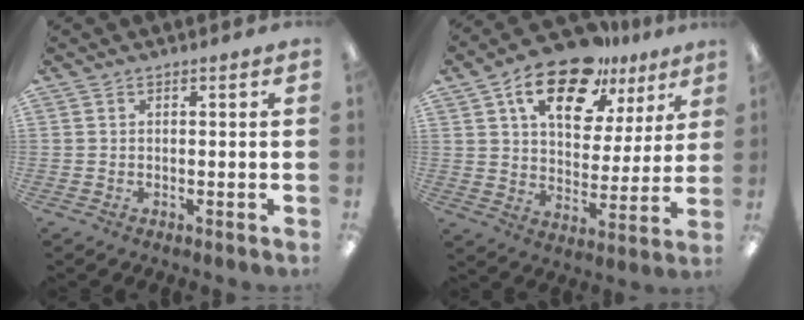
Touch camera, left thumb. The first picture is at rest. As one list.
[{"total": 17.6, "force": [11.5, 8.9, 9.9], "torque": [-0.164, -0.053, 0.200]}]